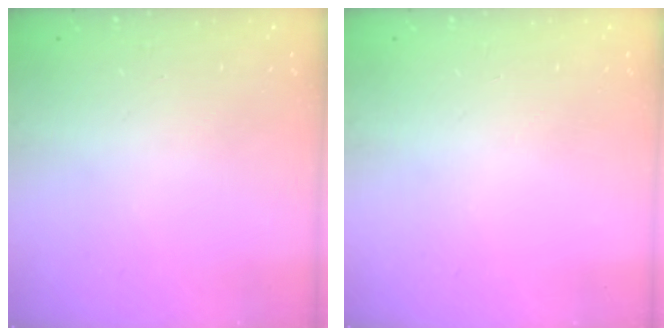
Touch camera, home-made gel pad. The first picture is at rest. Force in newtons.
{"total": 0.0}